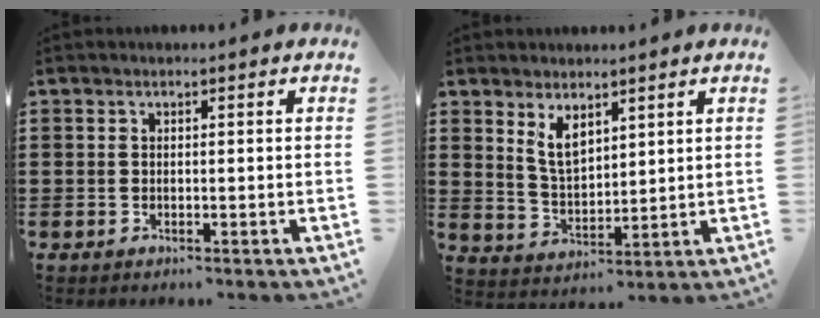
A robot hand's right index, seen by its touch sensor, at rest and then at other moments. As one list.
[{"total": 5.3, "force": [3.3, 2.5, 3.2], "torque": [-0.066, -0.003, 0.058]}]